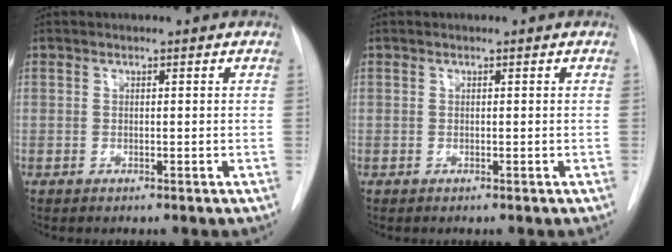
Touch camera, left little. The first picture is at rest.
{"total": 0.0}